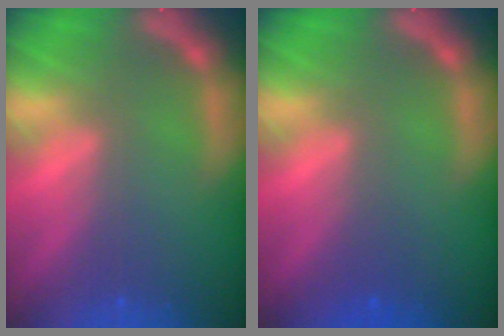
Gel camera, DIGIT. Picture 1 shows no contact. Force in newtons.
{"total": 0.9}